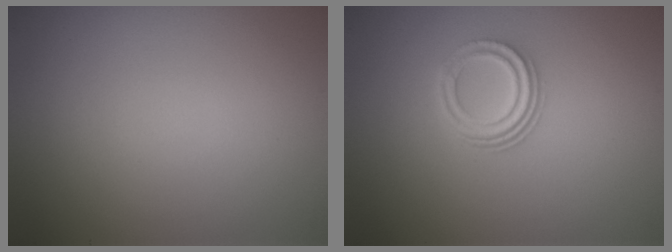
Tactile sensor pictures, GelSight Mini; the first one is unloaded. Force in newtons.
{"total": 2.9, "press": 2.1, "slide": 2.0}